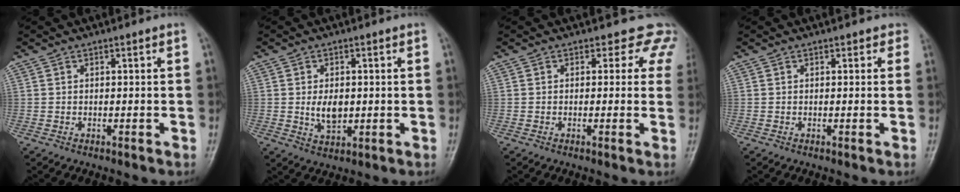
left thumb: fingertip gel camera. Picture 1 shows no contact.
{"total": 4.9, "force": [0.1, 3.2, 3.8], "torque": [-0.055, -0.006, 0.007]}
{"total": 5.1, "force": [3.8, 3.4, 0.7], "torque": [0.034, -0.011, 0.011]}
{"total": 1.2, "force": [0.7, 0.9, 0.4], "torque": [0.015, -0.001, -0.001]}